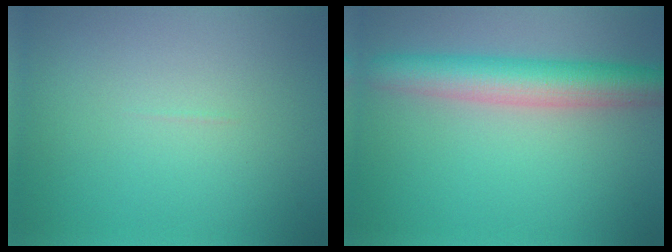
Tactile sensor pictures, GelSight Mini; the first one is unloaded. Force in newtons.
{"total": 5.9, "press": 5.9, "slide": 0.2}